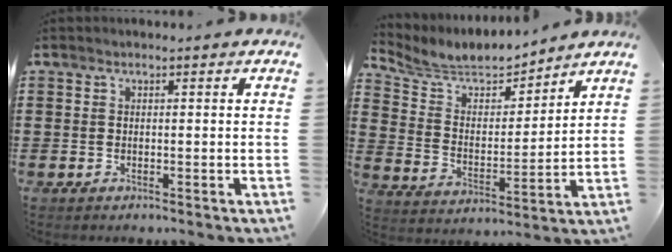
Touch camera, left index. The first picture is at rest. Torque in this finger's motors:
{"motor_torque": [0.64, 0.07, -0.13, -0.01]}